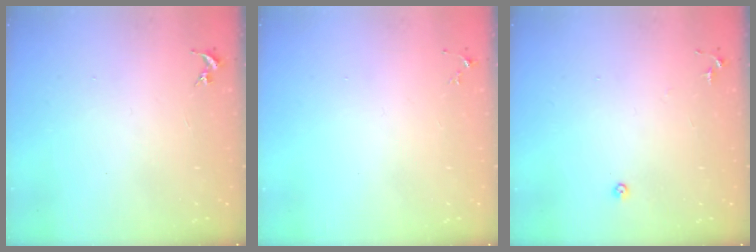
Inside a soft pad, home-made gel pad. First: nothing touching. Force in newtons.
{"total": 3.5, "press": 3.5, "slide": 0.5}
{"total": 5.5, "press": 5.5, "slide": 0.5}